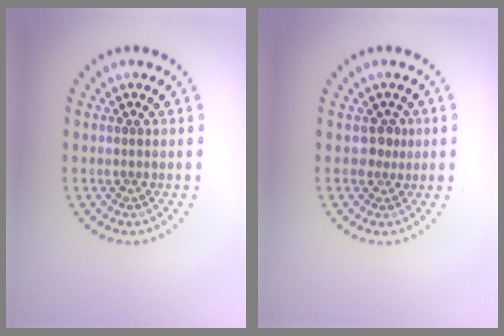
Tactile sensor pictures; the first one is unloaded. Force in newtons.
{"total": 1.3, "press": 1.0, "slide": 0.8}